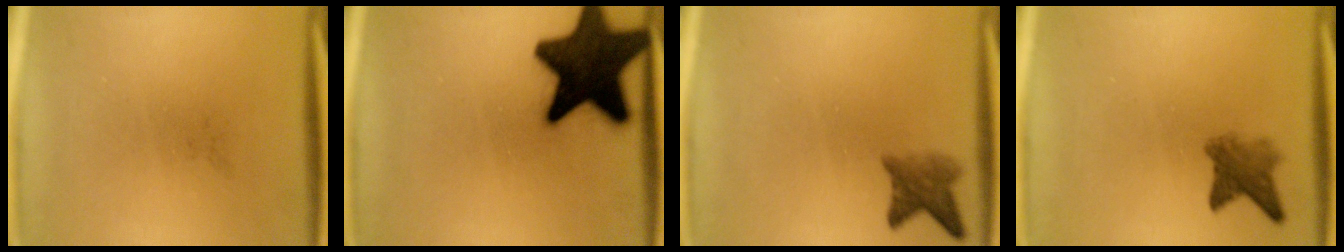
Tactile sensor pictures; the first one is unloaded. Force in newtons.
{"total": 18.0}
{"total": 3.4}
{"total": 3.7}